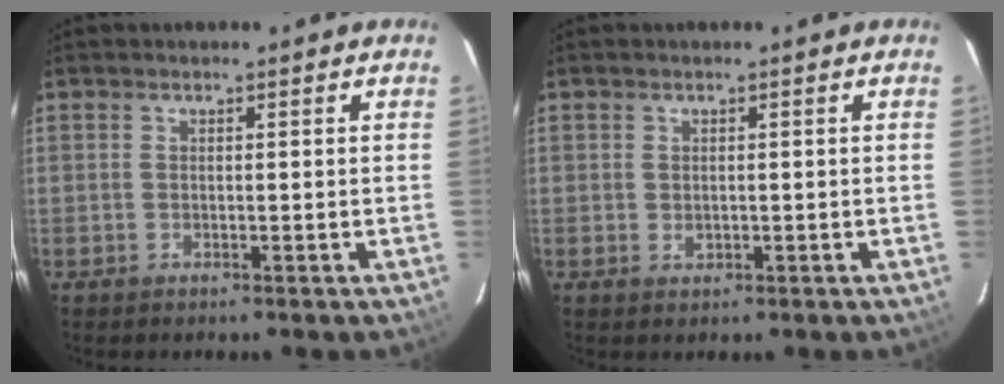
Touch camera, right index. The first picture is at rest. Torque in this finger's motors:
{"motor_torque": [0.00, 0.14, 0.01, 0.00]}